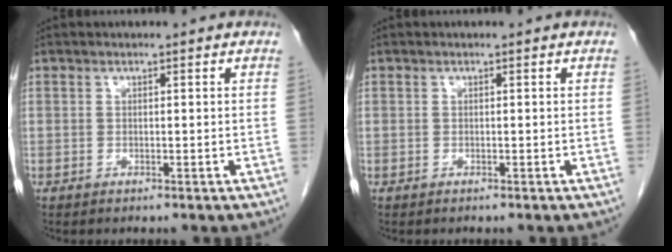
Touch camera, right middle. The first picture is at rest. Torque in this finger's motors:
{"motor_torque": [-1.26, 0.05, -0.41, -0.07]}